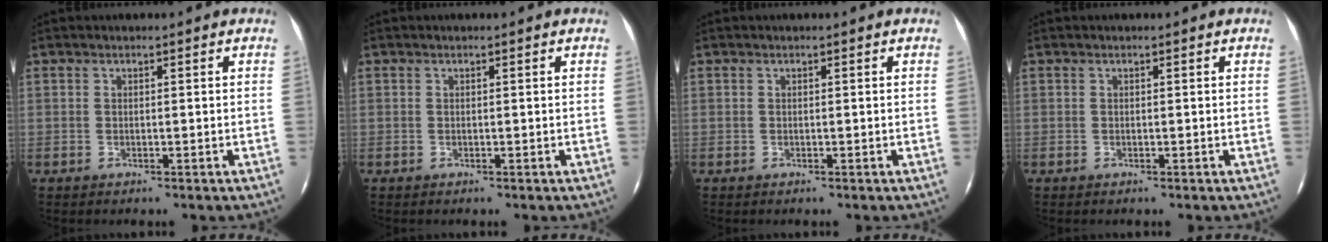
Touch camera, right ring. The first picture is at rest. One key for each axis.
{"total": 0.0}
{"total": 0.0}
{"total": 0.0}